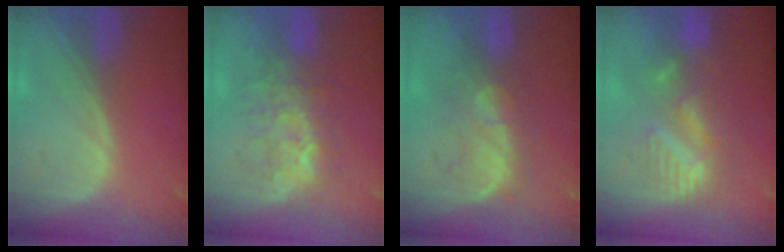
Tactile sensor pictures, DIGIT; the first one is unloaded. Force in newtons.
{"total": 7.9, "press": 7.8, "slide": 1.5}
{"total": 7.8, "press": 7.7, "slide": 1.6}
{"total": 8.9, "press": 8.0, "slide": 3.7}